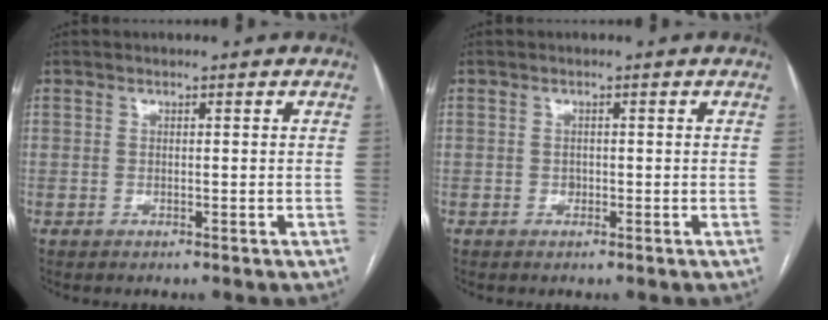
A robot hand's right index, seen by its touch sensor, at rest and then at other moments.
{"total": 0.7, "force": [-0.1, 0.6, 0.3], "torque": [-0.002, 0.004, -0.001]}